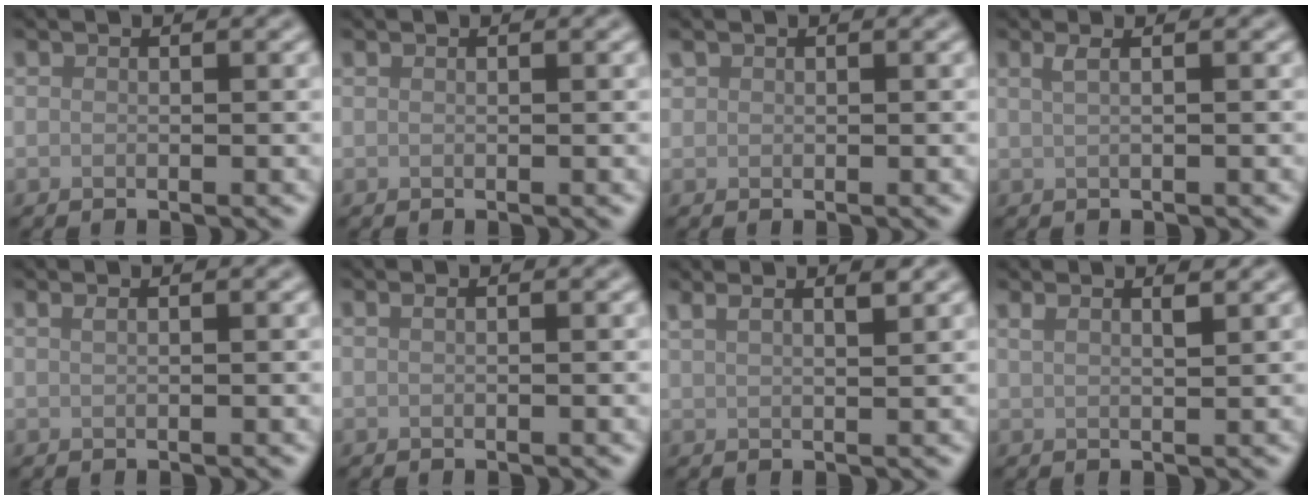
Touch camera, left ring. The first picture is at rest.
{"total": 0.0}
{"total": 1.0, "force": [0.6, 0.7, 0.2], "torque": [-0.004, 0.002, 0.015]}
{"total": 1.6, "force": [0.6, 0.7, 1.3], "torque": [-0.018, 0.001, 0.002]}
{"total": 1.1, "force": [0.6, 0.5, 0.7], "torque": [-0.008, -0.001, 0.004]}
{"total": 0.7, "force": [0.3, 0.3, 0.6], "torque": [-0.007, 0.002, 0.001]}
{"total": 3.4, "force": [2.4, 1.1, 2.2], "torque": [-0.010, 0.015, 0.013]}
{"total": 2.1, "force": [1.4, 0.7, 1.4], "torque": [-0.011, 0.002, 0.014]}